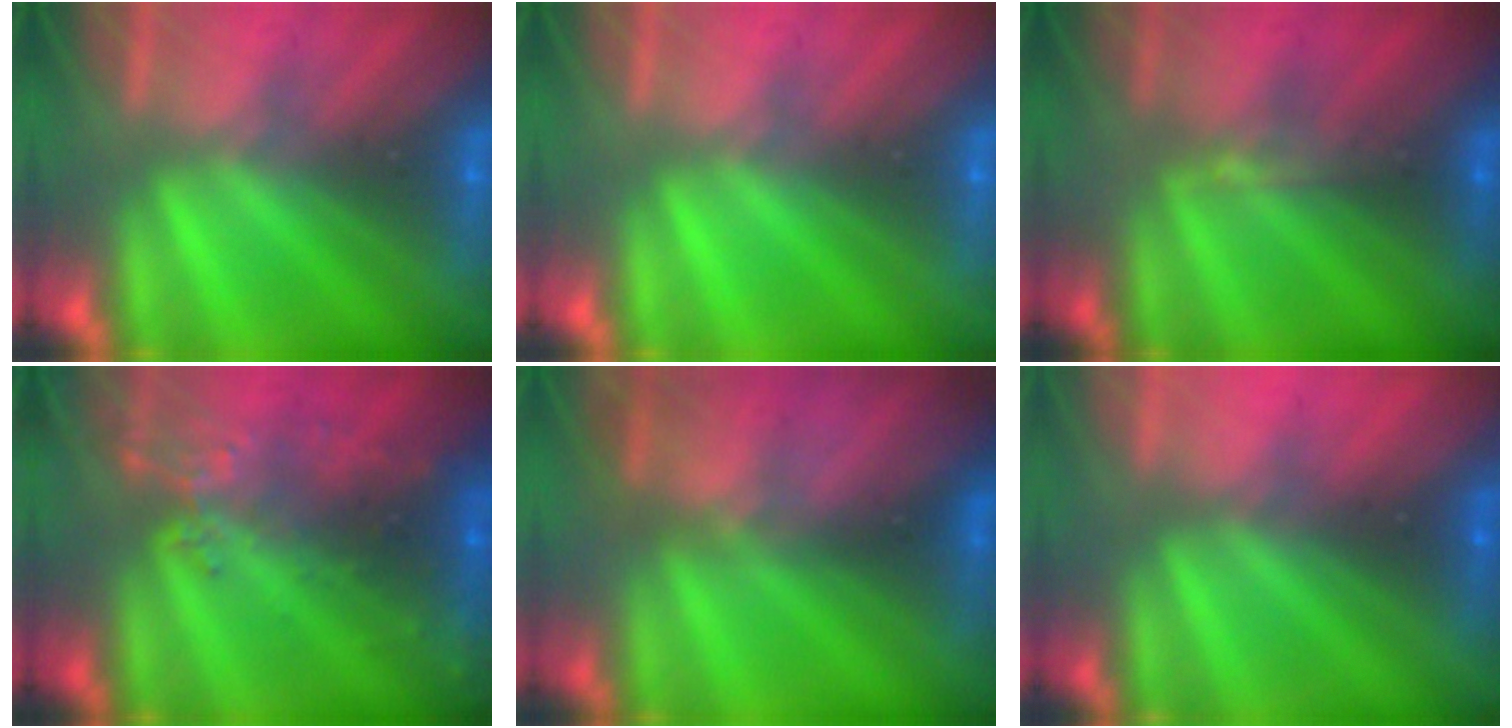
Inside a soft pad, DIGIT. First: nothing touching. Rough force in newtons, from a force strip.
{"total": 0.0}
{"total": 2.9}
{"total": 6.1}
{"total": 2.7}
{"total": 3.3}